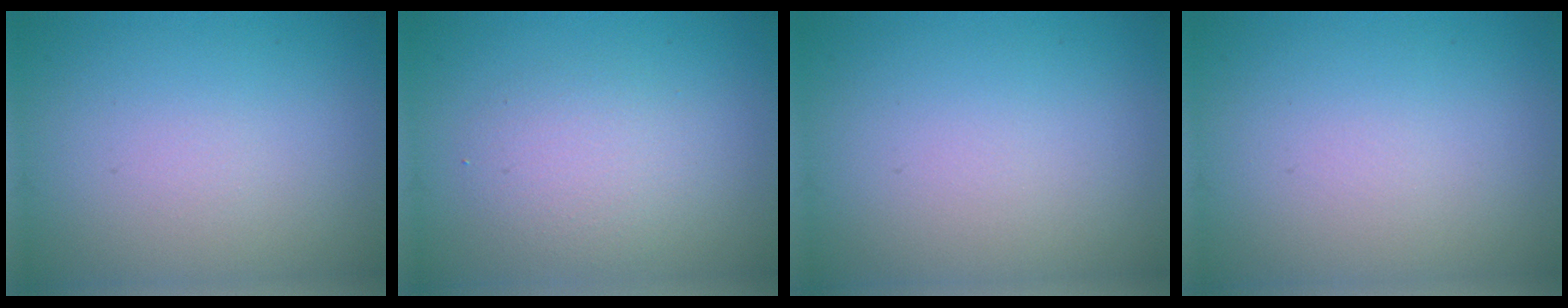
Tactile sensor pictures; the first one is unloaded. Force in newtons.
{"total": 2.6, "press": 2.6, "slide": 0.1}
{"total": 0.0}
{"total": 0.0}